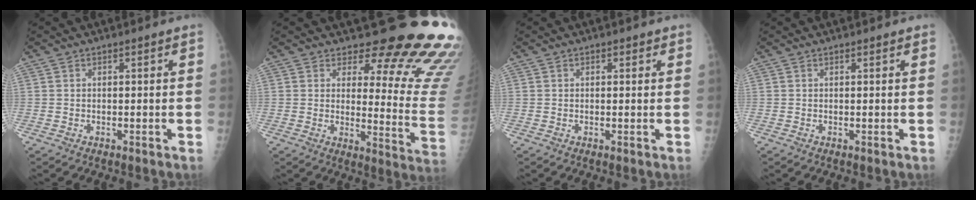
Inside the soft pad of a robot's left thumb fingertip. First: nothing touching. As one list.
[{"total": 19.1, "force": [16.8, 5.3, 7.4], "torque": [-0.039, -0.168, 0.182]}, {"total": 0.9, "force": [0.5, 0.6, 0.5], "torque": [0.001, -0.001, 0.004]}, {"total": 0.7, "force": [0.5, 0.2, 0.3], "torque": [-0.005, 0.001, 0.006]}]